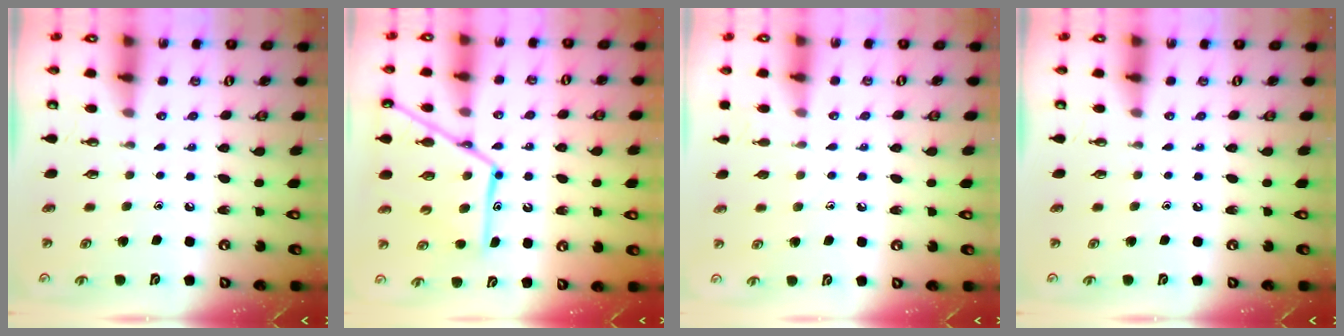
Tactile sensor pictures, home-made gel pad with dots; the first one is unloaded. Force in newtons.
{"total": 18.8, "press": 18.7, "slide": 1.8}
{"total": 6.8, "press": 6.8, "slide": 0.7}
{"total": 0.0}